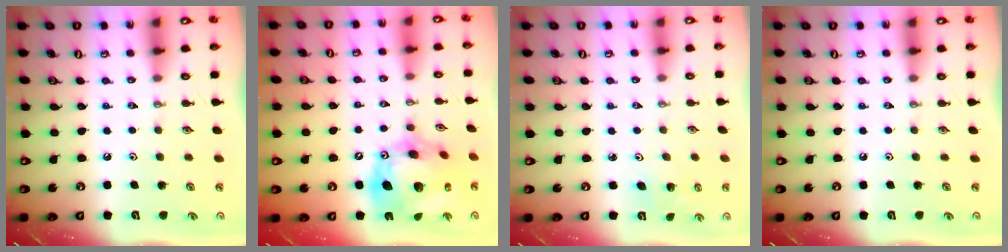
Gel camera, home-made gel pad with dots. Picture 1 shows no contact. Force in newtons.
{"total": 21.6, "press": 21.5, "slide": 2.3}
{"total": 2.3, "press": 2.3, "slide": 0.2}
{"total": 0.0}